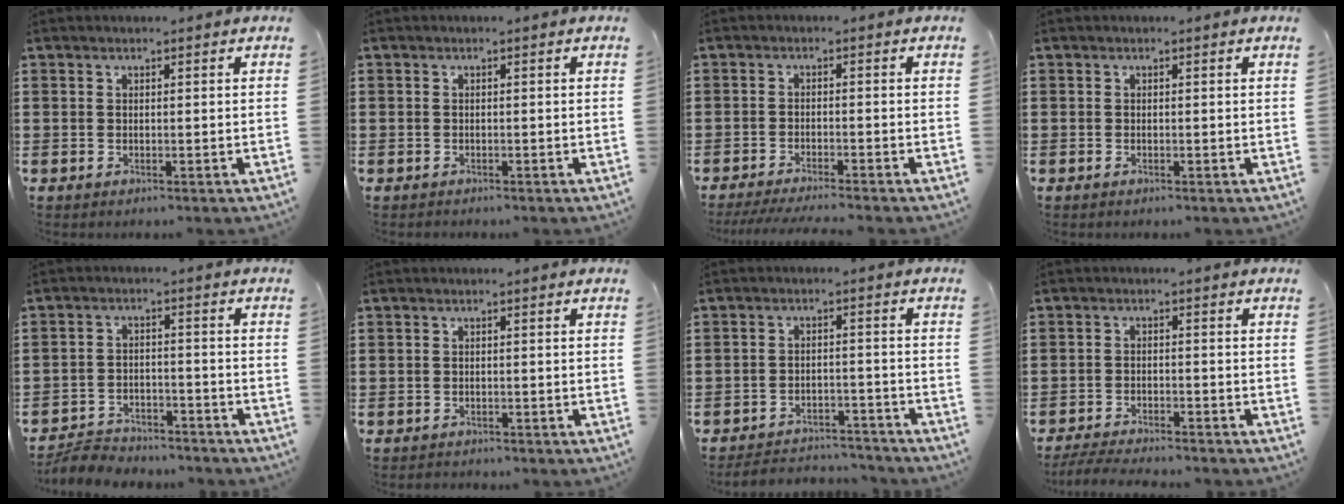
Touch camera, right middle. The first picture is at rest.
{"total": 0.6, "force": [-0.5, 0.3, -0.1], "torque": [0.001, 0.002, -0.011]}
{"total": 2.9, "force": [-2.7, -0.3, 1.1], "torque": [-0.024, -0.007, -0.054]}
{"total": 0.0}
{"total": 4.5, "force": [-4.5, 0.7, 0.3], "torque": [-0.014, 0.006, -0.096]}
{"total": 1.0, "force": [-0.9, 0.4, -0.1], "torque": [0.000, 0.003, -0.021]}
{"total": 4.1, "force": [-4.1, 0.6, 0.1], "torque": [-0.007, 0.004, -0.087]}
{"total": 3.8, "force": [-3.7, 0.1, 0.9], "torque": [-0.024, -0.006, -0.076]}